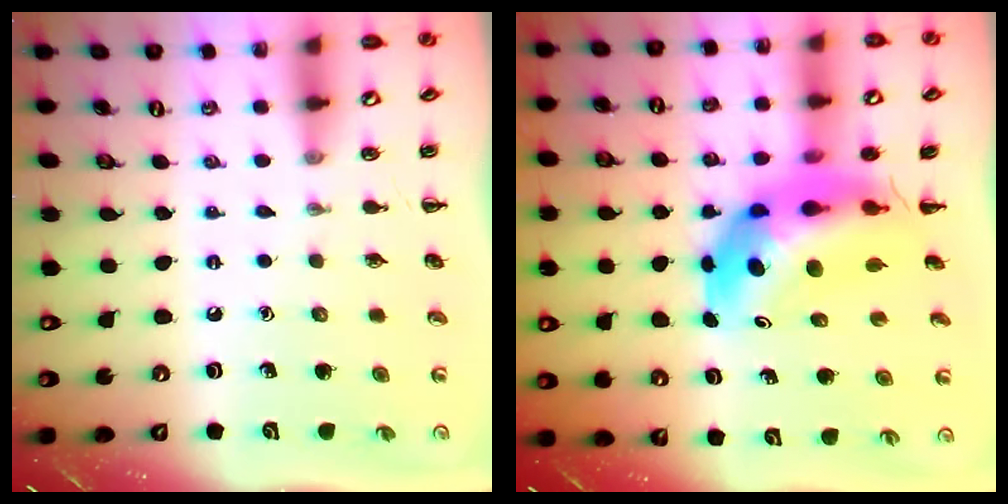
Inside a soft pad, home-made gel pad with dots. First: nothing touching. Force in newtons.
{"total": 10.0, "press": 9.5, "slide": 3.2}